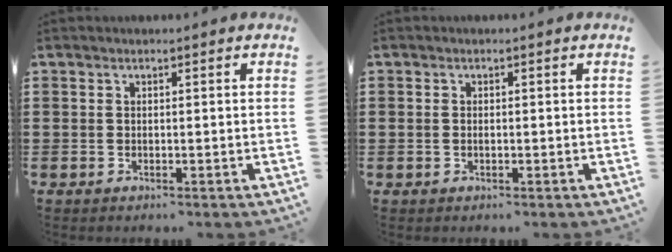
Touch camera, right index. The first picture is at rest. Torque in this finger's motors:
{"motor_torque": [-0.21, 0.06, -0.03, -0.01]}